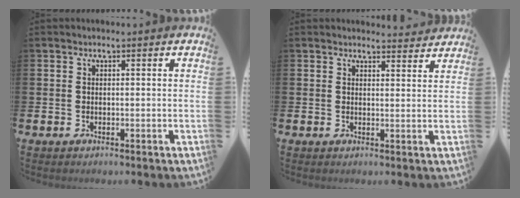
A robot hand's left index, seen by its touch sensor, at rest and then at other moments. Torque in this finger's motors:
{"motor_torque": [0.85, -1.29, 0.10, 0.04]}